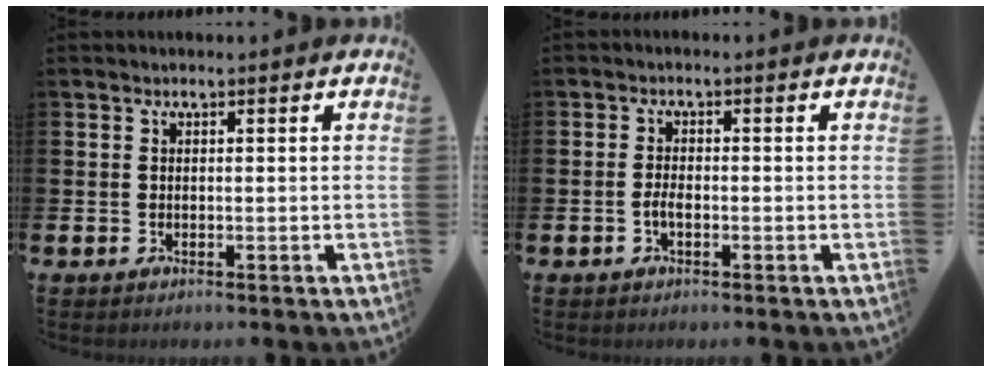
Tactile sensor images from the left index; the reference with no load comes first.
{"total": 1.7, "force": [-0.6, 0.7, 1.4], "torque": [-0.024, 0.001, -0.014]}